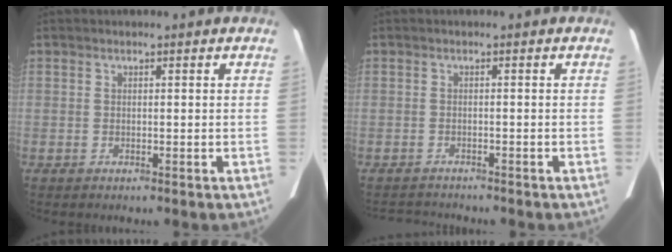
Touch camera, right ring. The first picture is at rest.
{"total": 3.7, "force": [-3.6, 0.5, 0.6], "torque": [-0.011, -0.009, -0.053]}